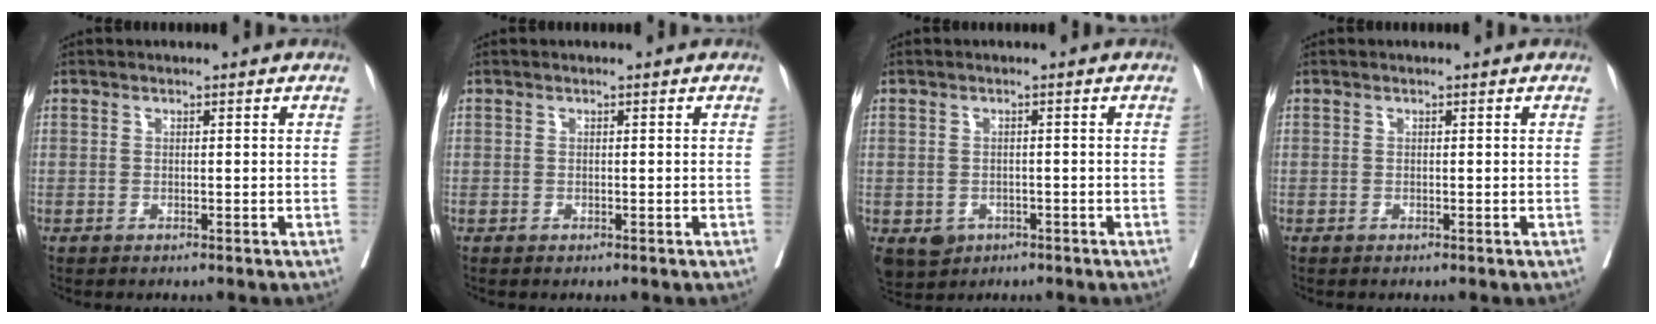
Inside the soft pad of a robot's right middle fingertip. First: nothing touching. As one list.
[{"total": 0.0}, {"total": 5.2, "force": [-2.5, 4.2, 1.7], "torque": [-0.030, -0.001, -0.031]}, {"total": 0.0}]